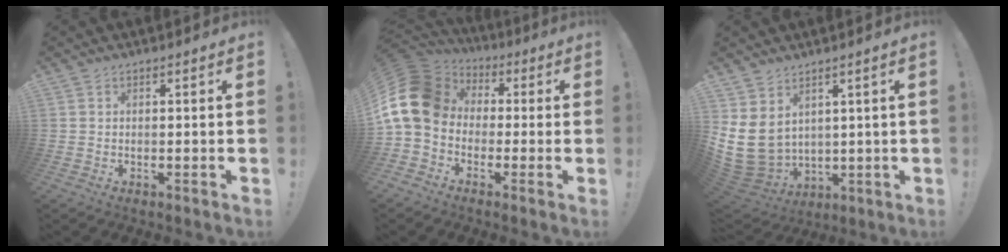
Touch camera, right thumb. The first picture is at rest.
{"total": 17.3, "force": [2.6, 13.2, 10.8], "torque": [-0.196, 0.003, 0.061]}
{"total": 11.7, "force": [2.5, 9.3, 6.7], "torque": [-0.159, -0.027, 0.055]}